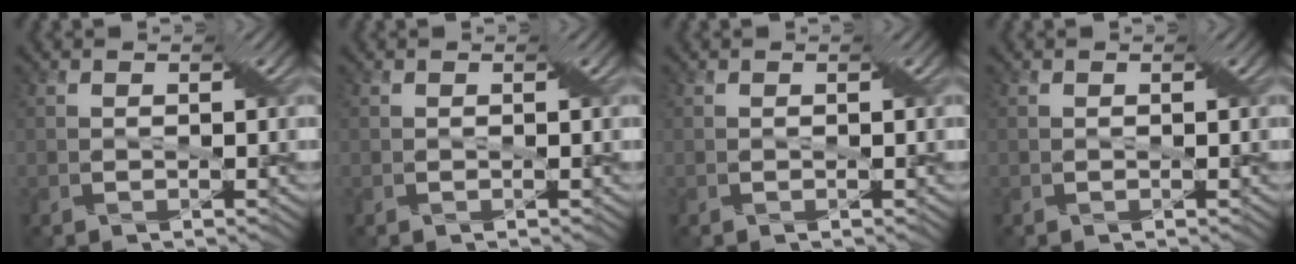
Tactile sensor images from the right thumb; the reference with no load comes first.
{"total": 0.0}
{"total": 0.0}
{"total": 0.0}